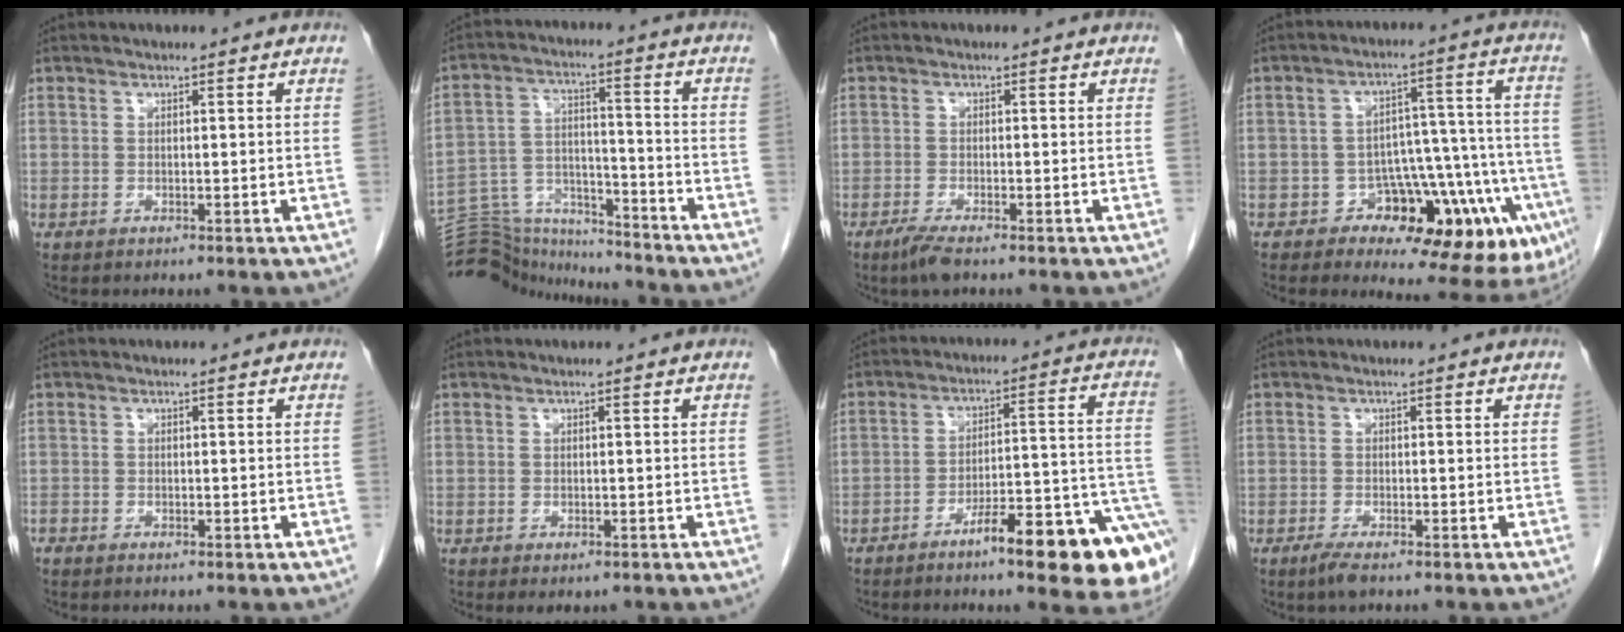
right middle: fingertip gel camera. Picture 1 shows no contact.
{"total": 14.2, "force": [-13.9, 2.2, 1.5], "torque": [-0.031, 0.038, -0.228]}
{"total": 2.7, "force": [-2.0, 0.3, 1.9], "torque": [-0.045, -0.008, -0.041]}
{"total": 14.6, "force": [-6.8, 6.9, 10.9], "torque": [-0.099, 0.049, -0.086]}
{"total": 0.6, "force": [-0.5, 0.3, 0.2], "torque": [-0.007, 0.000, -0.010]}
{"total": 1.5, "force": [-0.9, 0.7, 0.9], "torque": [-0.008, -0.002, -0.006]}
{"total": 16.6, "force": [-9.5, 2.1, 13.4], "torque": [-0.104, 0.039, -0.132]}
{"total": 2.0, "force": [-1.4, 0.2, 1.4], "torque": [-0.036, -0.007, -0.029]}